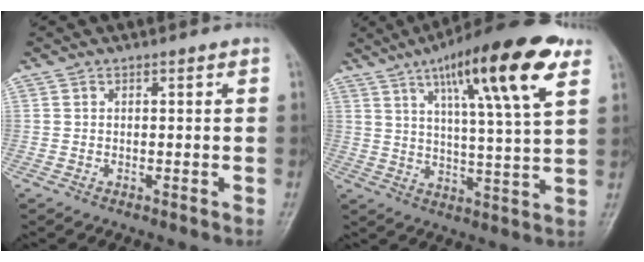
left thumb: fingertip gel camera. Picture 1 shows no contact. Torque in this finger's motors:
{"motor_torque": [0.80, 0.76, 1.67, -1.10, 0.35]}